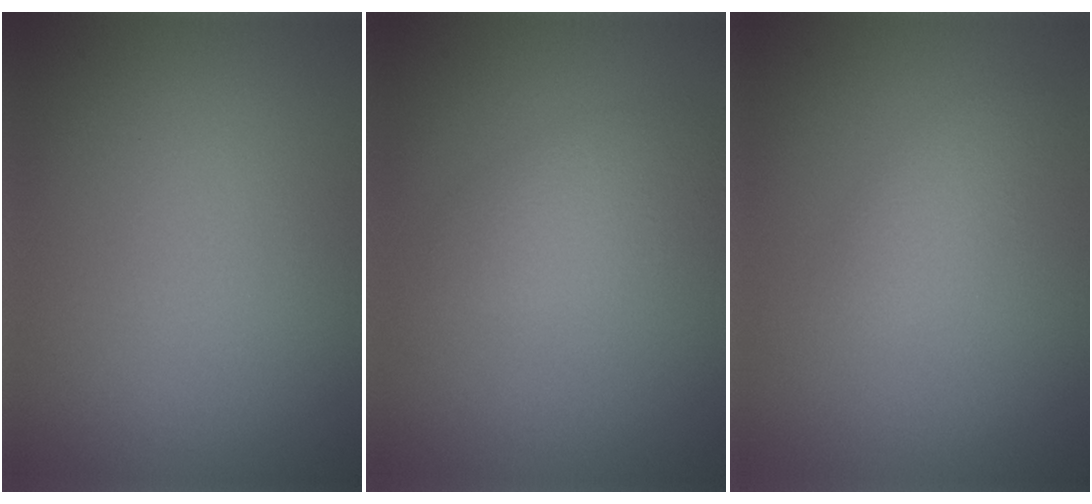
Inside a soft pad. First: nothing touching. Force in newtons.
{"total": 2.6, "press": 2.6, "slide": 0.1}
{"total": 1.9, "press": 1.9, "slide": 0.1}